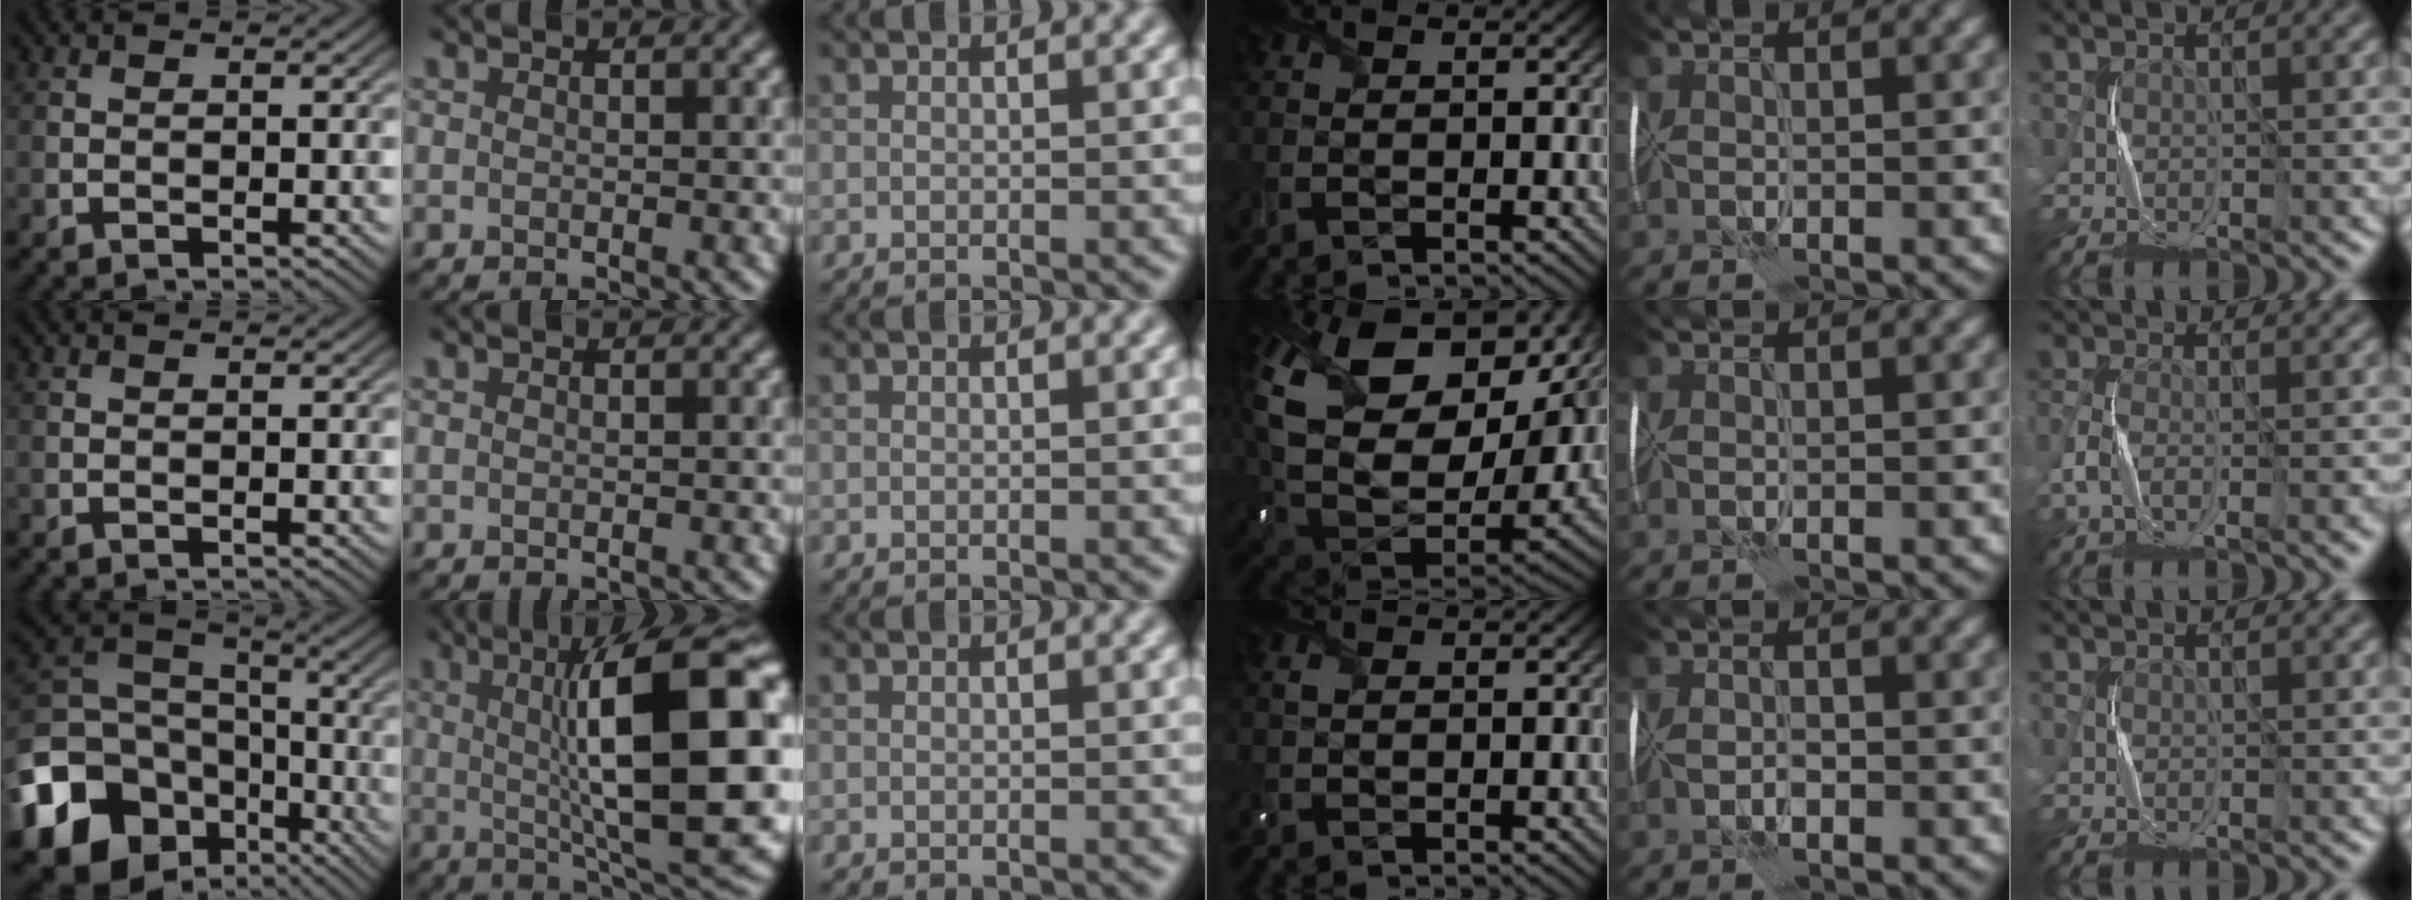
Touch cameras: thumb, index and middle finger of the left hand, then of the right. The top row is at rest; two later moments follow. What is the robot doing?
{"motion": "wrap", "object": "cellophane"}